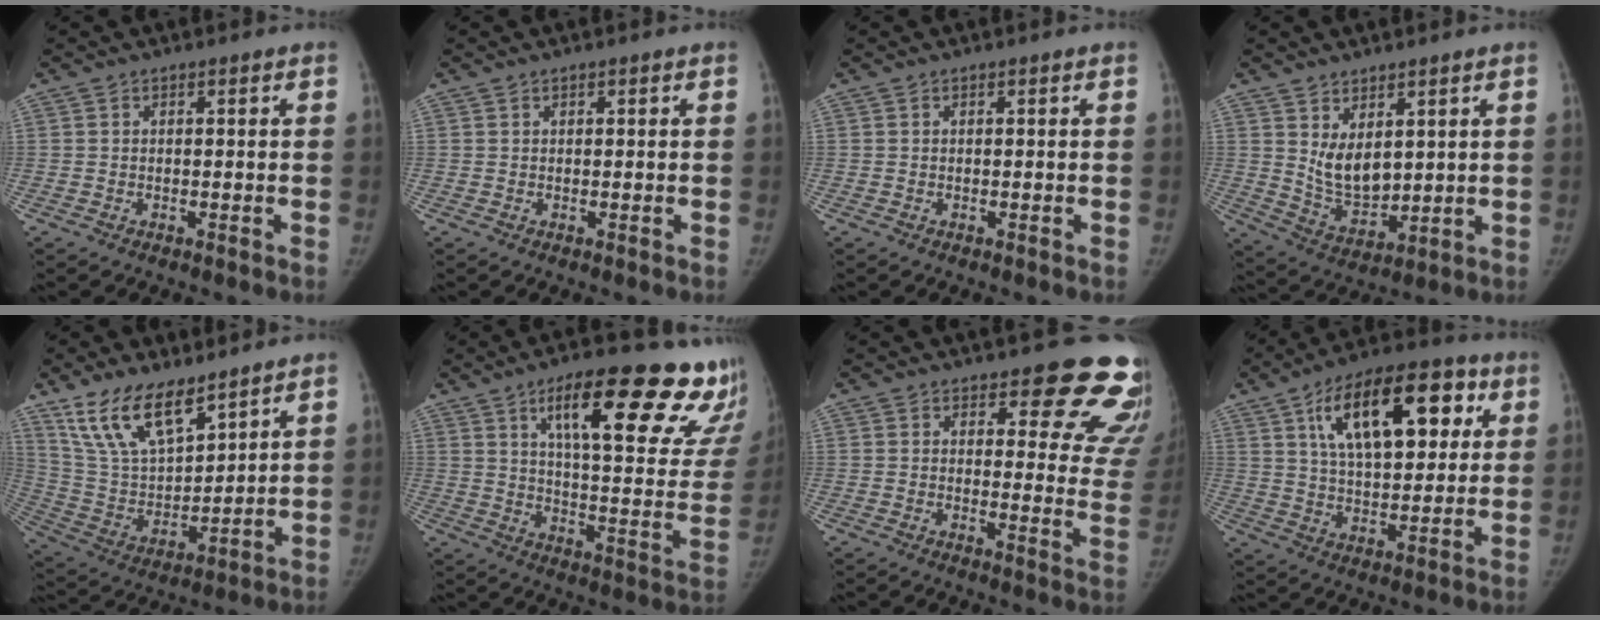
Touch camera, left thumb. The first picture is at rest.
{"total": 0.0}
{"total": 0.0}
{"total": 8.0, "force": [2.9, 4.7, 5.8], "torque": [-0.079, -0.036, 0.074]}
{"total": 15.4, "force": [10.9, 6.4, 8.8], "torque": [-0.134, -0.053, 0.225]}
{"total": 29.1, "force": [17.1, 7.9, 22.2], "torque": [-0.240, -0.061, 0.239]}
{"total": 16.9, "force": [12.9, 6.4, 8.9], "torque": [-0.052, -0.090, 0.132]}
{"total": 21.4, "force": [8.2, 10.4, 16.8], "torque": [-0.228, -0.003, 0.131]}